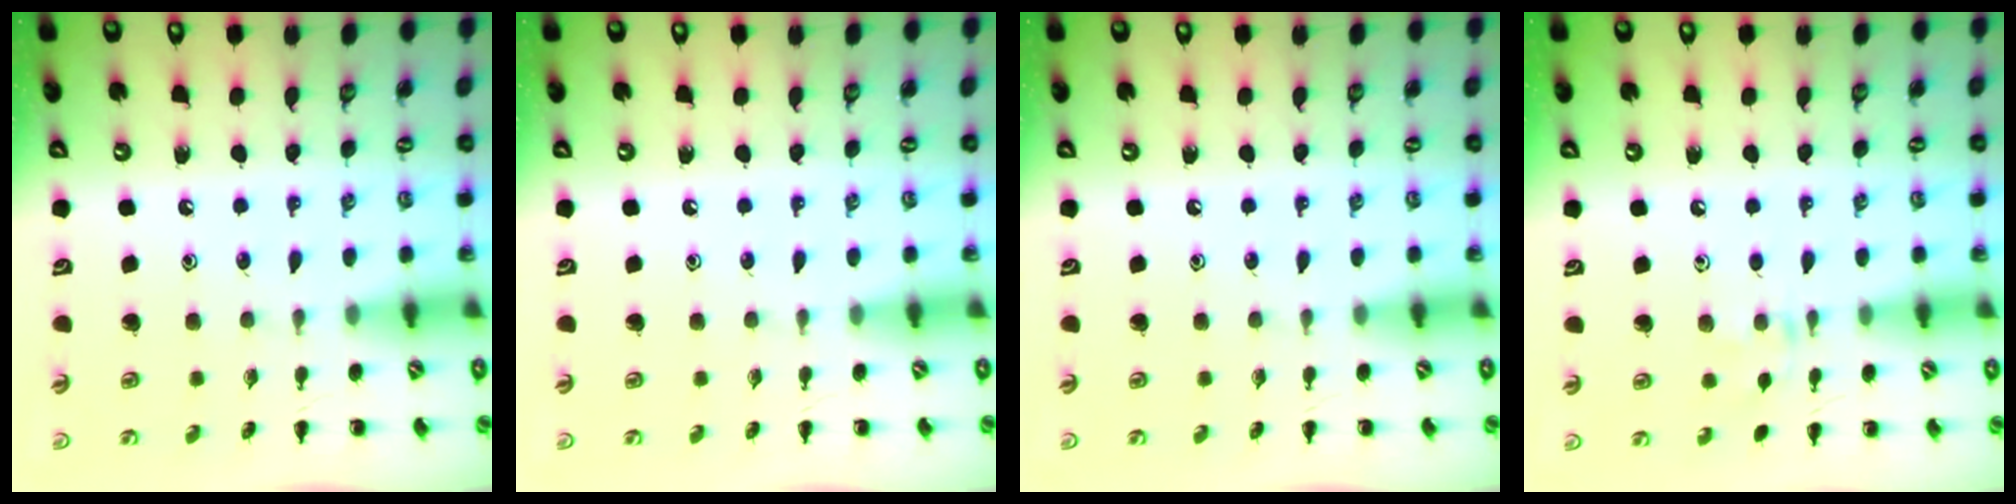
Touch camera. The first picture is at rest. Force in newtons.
{"total": 0.0}
{"total": 0.0}
{"total": 7.1, "press": 6.9, "slide": 1.5}